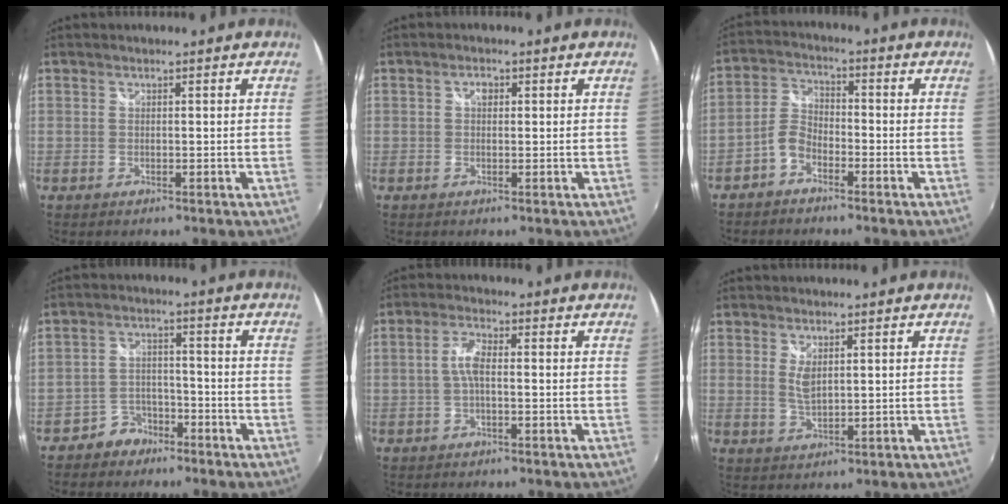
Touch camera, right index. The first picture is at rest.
{"total": 1.6, "force": [0.4, 1.1, 1.1], "torque": [-0.017, 0.005, 0.004]}
{"total": 4.6, "force": [-3.1, 2.6, 2.3], "torque": [-0.056, 0.015, -0.064]}
{"total": 5.4, "force": [-4.0, 3.6, 0.6], "torque": [-0.020, 0.020, -0.068]}
{"total": 3.7, "force": [-0.3, 1.2, 3.5], "torque": [-0.073, 0.008, -0.006]}
{"total": 3.3, "force": [1.0, 1.4, 2.8], "torque": [-0.049, -0.006, 0.019]}